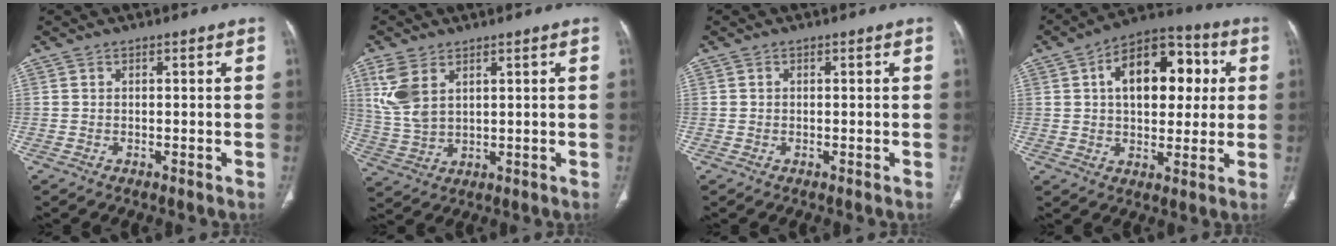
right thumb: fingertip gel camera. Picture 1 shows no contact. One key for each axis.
{"total": 8.1, "fx": 3.6, "fy": 4.5, "fz": 5.7, "tx": -0.127, "ty": -0.008, "tz": 0.084}
{"total": 0.0}
{"total": 17.0, "fx": 3.8, "fy": 10.1, "fz": 13.1, "tx": -0.157, "ty": 0.018, "tz": 0.054}